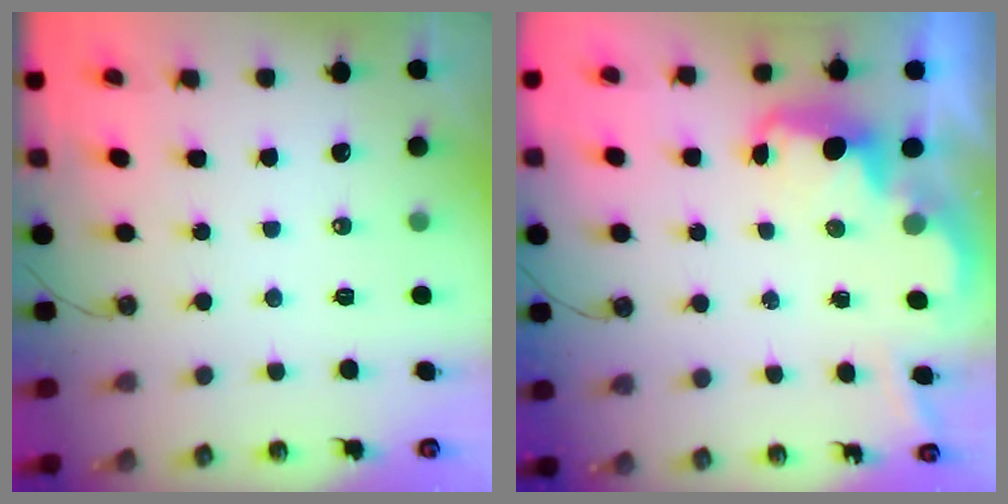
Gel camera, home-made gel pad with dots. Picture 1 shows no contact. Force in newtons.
{"total": 2.6, "press": 2.6, "slide": 0.5}